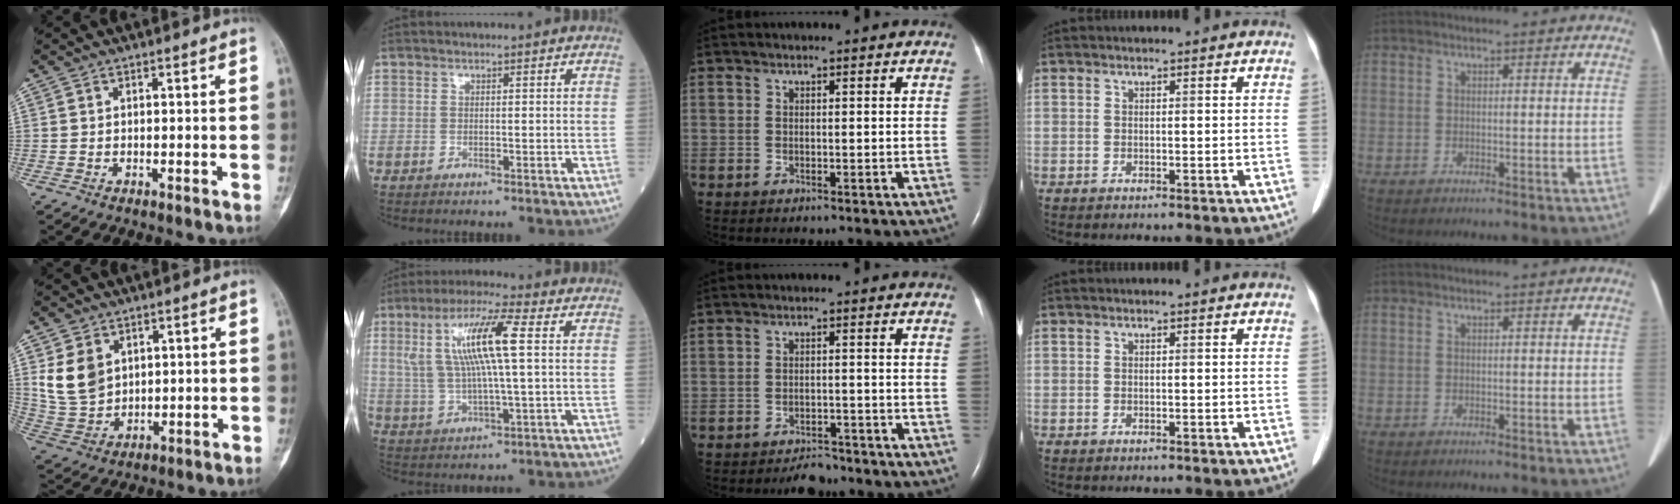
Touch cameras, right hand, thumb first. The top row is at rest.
{"thumb": {"total": 9.3, "force": [3.3, 6.9, 5.2], "torque": [-0.085, -0.015, 0.085]}, "index": {"total": 12.3, "force": [2.8, 1.5, 11.9], "torque": [-0.243, 0.015, 0.052]}, "middle": {"total": 3.4, "force": [-3.1, 1.3, 0.6], "torque": [-0.015, 0.001, -0.045]}}